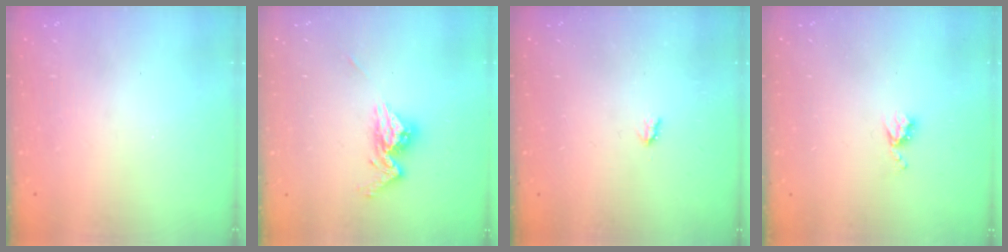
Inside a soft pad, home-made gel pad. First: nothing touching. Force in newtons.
{"total": 10.6, "press": 10.6, "slide": 1.0}
{"total": 1.9, "press": 1.9, "slide": 0.3}
{"total": 5.2, "press": 5.2, "slide": 0.5}